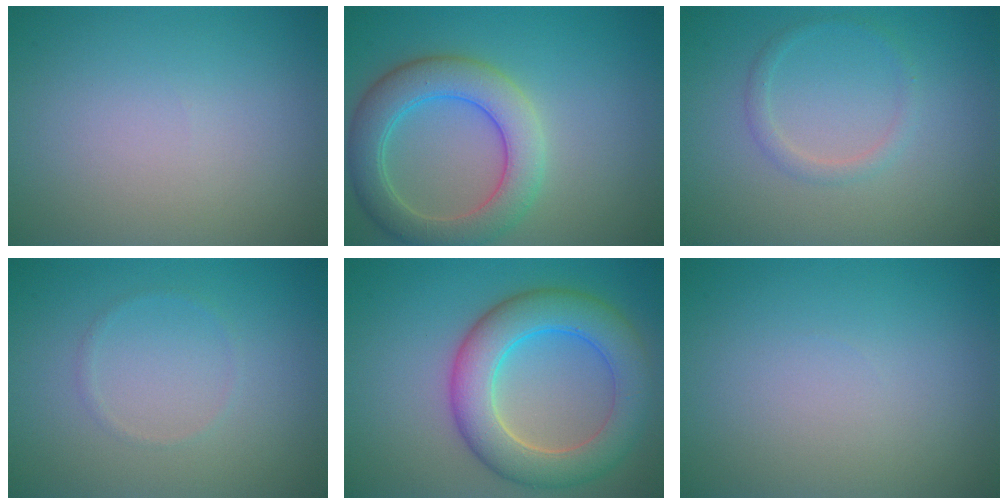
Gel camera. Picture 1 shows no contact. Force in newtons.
{"total": 6.0, "press": 6.0, "slide": 0.3}
{"total": 1.3, "press": 1.3, "slide": 0.1}
{"total": 0.6, "press": 0.6, "slide": 0.1}
{"total": 7.5, "press": 7.5, "slide": 0.4}
{"total": 0.0}